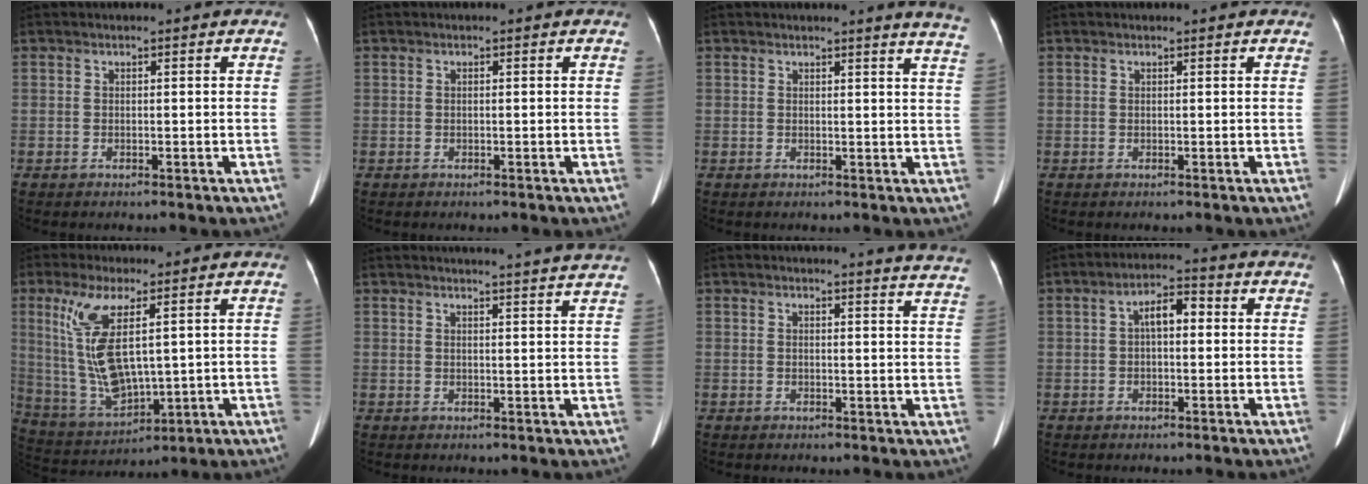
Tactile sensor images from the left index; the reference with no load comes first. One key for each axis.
{"total": 0.0}
{"total": 6.5, "fx": 6.0, "fy": -0.8, "fz": 2.2, "tx": -0.020, "ty": -0.044, "tz": 0.038}
{"total": 1.1, "fx": 1.0, "fy": 0.1, "fz": 0.4, "tx": -0.010, "ty": 0.014, "tz": 0.013}
{"total": 11.9, "fx": 3.3, "fy": 3.4, "fz": 10.9, "tx": -0.241, "ty": -0.009, "tz": 0.080}
{"total": 14.8, "fx": 14.1, "fy": -0.9, "fz": 4.3, "tx": -0.059, "ty": -0.027, "tz": 0.157}
{"total": 11.2, "fx": 11.0, "fy": -0.5, "fz": 2.3, "tx": -0.014, "ty": -0.070, "tz": 0.091}
{"total": 4.6, "fx": 0.6, "fy": 2.0, "fz": 4.1, "tx": -0.068, "ty": 0.024, "tz": 0.008}